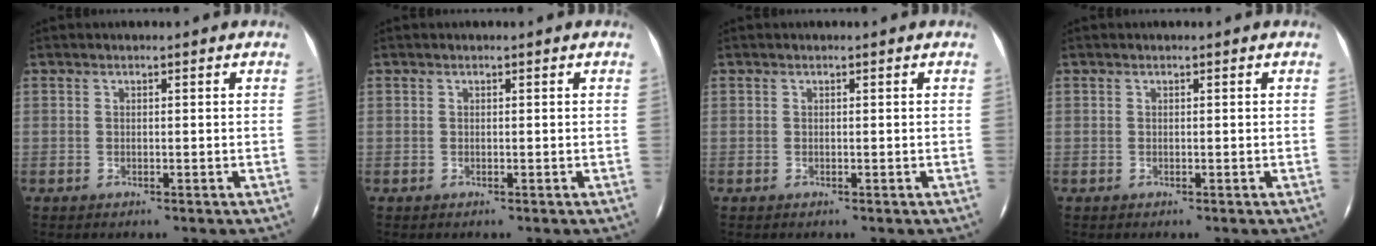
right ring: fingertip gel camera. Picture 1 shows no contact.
{"total": 0.0}
{"total": 0.0}
{"total": 0.0}